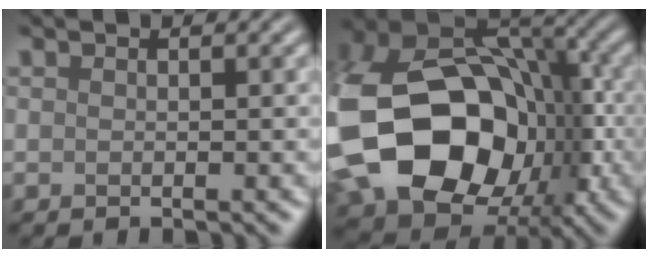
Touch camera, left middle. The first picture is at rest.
{"total": 18.5, "force": [-3.6, 14.1, 11.4], "torque": [-0.246, -0.034, -0.037]}